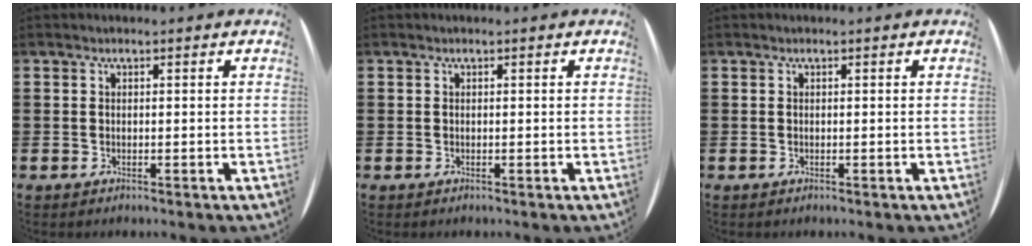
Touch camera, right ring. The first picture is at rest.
{"total": 0.0}
{"total": 0.0}